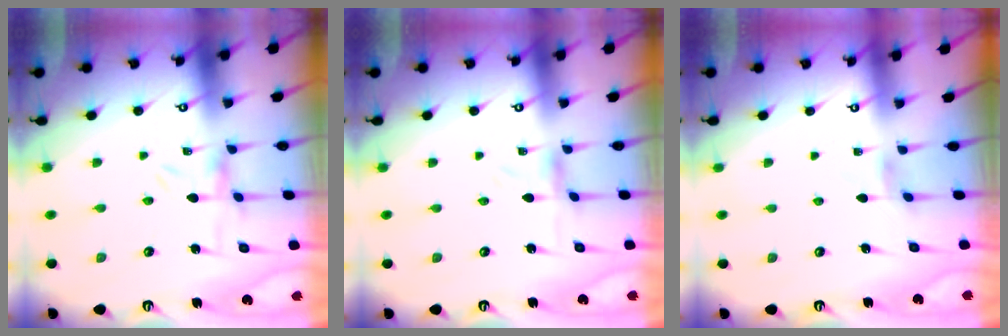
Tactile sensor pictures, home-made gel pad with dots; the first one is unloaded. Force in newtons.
{"total": 0.0}
{"total": 1.2, "press": 1.1, "slide": 0.4}